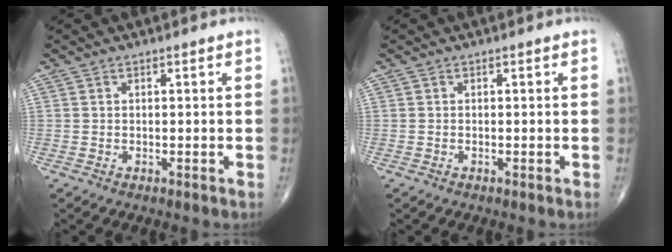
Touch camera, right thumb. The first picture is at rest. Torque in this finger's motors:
{"motor_torque": [-0.28, -0.28, -0.01, -0.04, -0.07]}